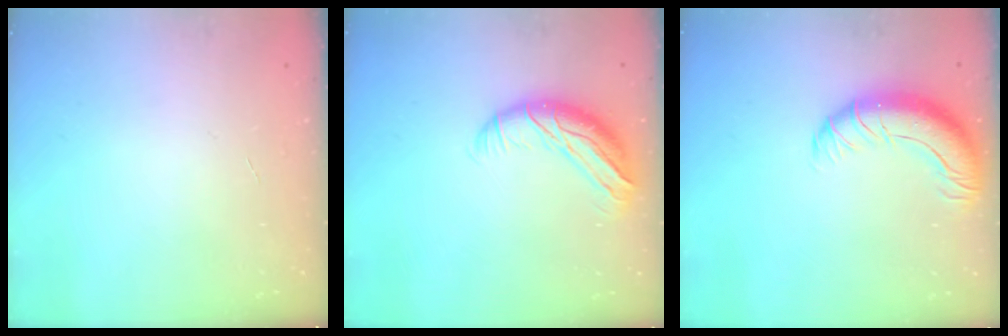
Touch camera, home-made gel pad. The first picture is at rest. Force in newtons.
{"total": 11.4, "press": 10.9, "slide": 3.4}
{"total": 11.4, "press": 11.1, "slide": 2.8}